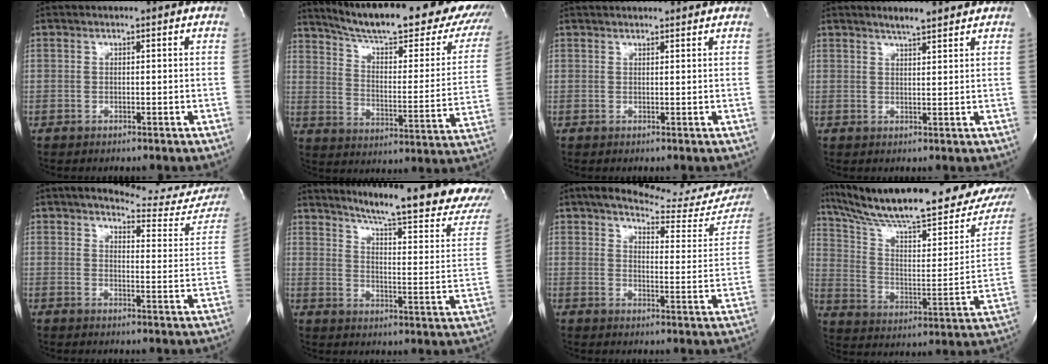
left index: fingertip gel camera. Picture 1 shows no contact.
{"total": 30.8, "force": [25.5, 6.3, 16.0], "torque": [-0.238, -0.060, 0.320]}
{"total": 6.6, "force": [6.2, 0.9, 2.1], "torque": [-0.028, 0.030, 0.077]}
{"total": 3.7, "force": [3.2, 0.3, 1.8], "torque": [-0.034, 0.007, 0.052]}
{"total": 15.5, "force": [14.5, 3.7, 4.1], "torque": [-0.027, -0.053, 0.150]}
{"total": 25.1, "force": [20.7, 1.5, 14.1], "torque": [-0.204, -0.089, 0.255]}
{"total": 18.9, "force": [17.0, 4.6, 6.9], "torque": [-0.083, -0.046, 0.195]}
{"total": 30.3, "force": [23.9, 4.7, 18.0], "torque": [-0.287, -0.043, 0.330]}